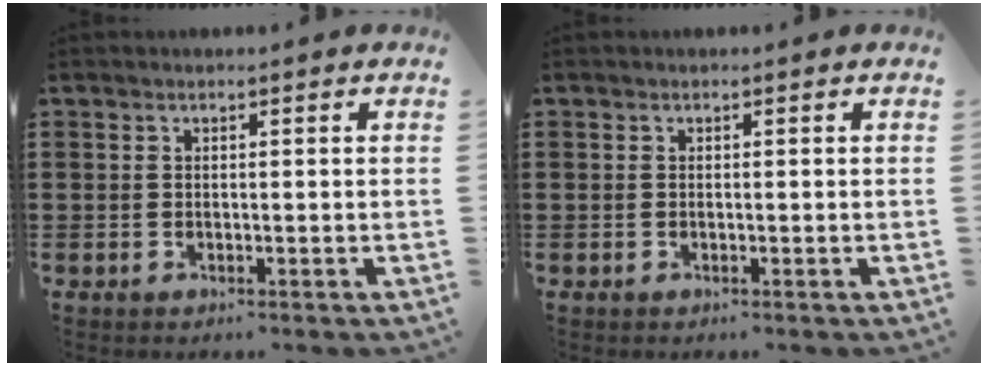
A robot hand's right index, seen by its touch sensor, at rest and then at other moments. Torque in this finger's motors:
{"motor_torque": [-0.27, 1.87, 0.00, -0.01]}